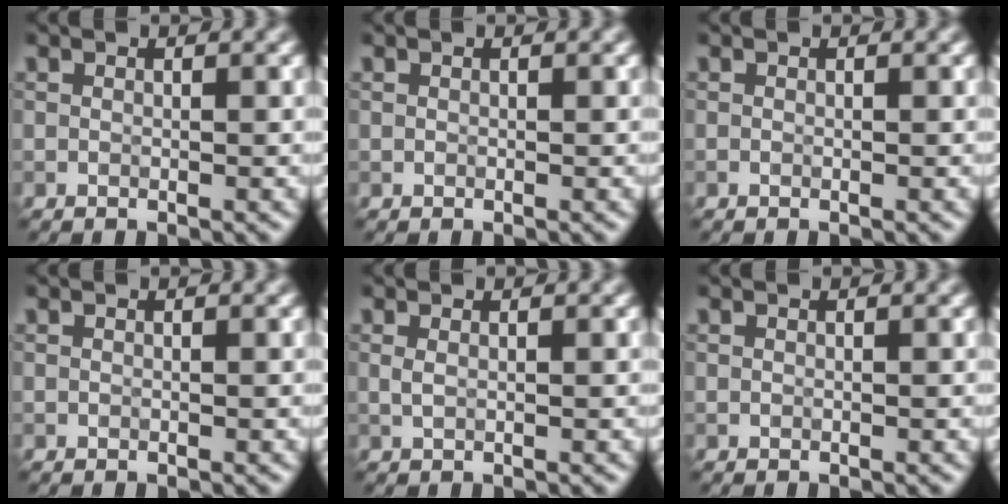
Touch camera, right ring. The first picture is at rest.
{"total": 0.0}
{"total": 0.0}
{"total": 0.0}
{"total": 0.7, "force": [0.3, 0.2, 0.6], "torque": [-0.013, 0.001, 0.004]}
{"total": 0.0}